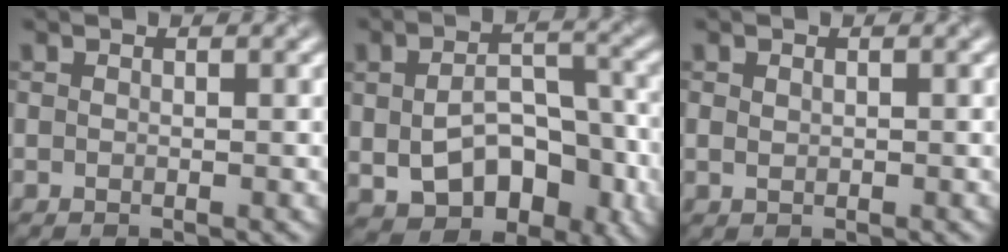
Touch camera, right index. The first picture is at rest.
{"total": 8.3, "force": [-2.1, 5.2, 6.1], "torque": [-0.110, -0.020, -0.017]}
{"total": 0.8, "force": [0.1, 0.6, 0.5], "torque": [-0.012, -0.001, 0.004]}